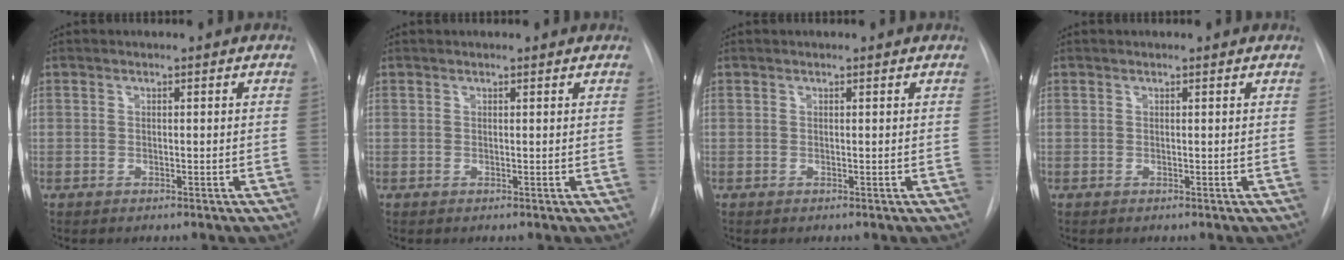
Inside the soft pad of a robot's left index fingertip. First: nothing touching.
{"total": 2.2, "force": [2.1, 0.5, 0.7], "torque": [-0.013, 0.018, 0.020]}
{"total": 1.0, "force": [1.0, 0.2, 0.2], "torque": [-0.010, 0.009, 0.011]}
{"total": 1.3, "force": [1.2, 0.2, 0.3], "torque": [-0.012, 0.011, 0.012]}